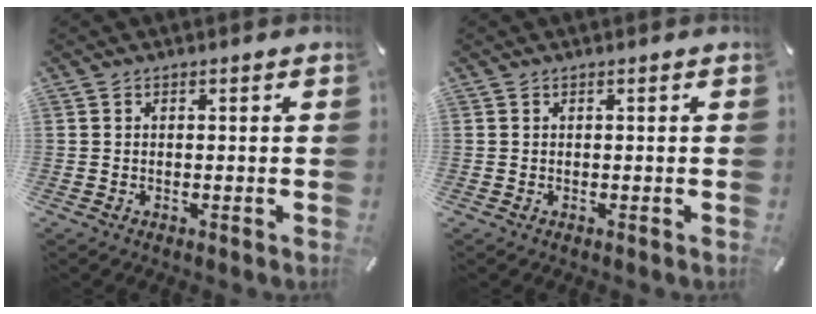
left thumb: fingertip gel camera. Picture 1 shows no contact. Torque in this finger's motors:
{"motor_torque": [0.00, 0.00, 0.03, 0.03, 0.00]}